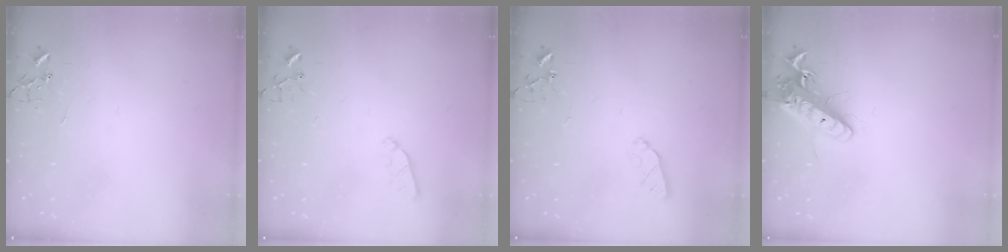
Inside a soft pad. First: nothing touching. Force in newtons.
{"total": 5.2, "press": 5.2, "slide": 0.8}
{"total": 5.5, "press": 5.4, "slide": 1.1}
{"total": 16.0, "press": 15.7, "slide": 3.1}